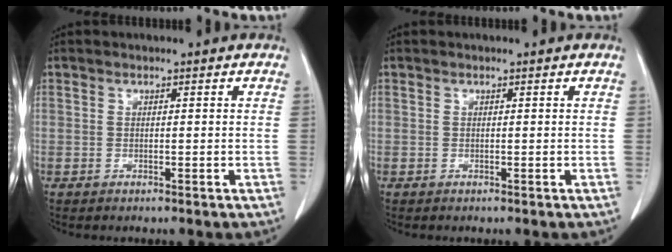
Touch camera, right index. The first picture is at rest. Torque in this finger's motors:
{"motor_torque": [0.03, -0.03, 0.00, 0.01]}